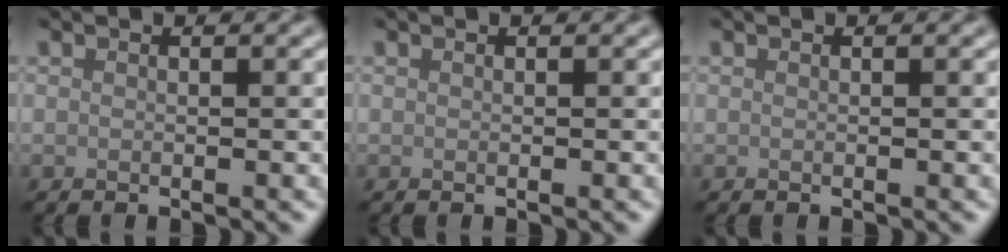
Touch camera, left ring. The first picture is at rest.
{"total": 0.0}
{"total": 0.0}